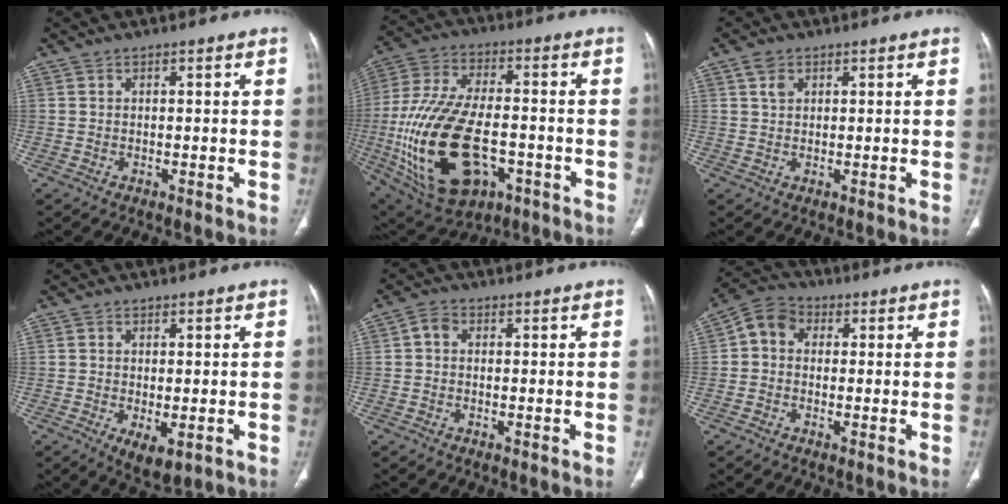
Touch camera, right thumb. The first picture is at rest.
{"total": 25.9, "force": [-6.5, 14.2, 20.7], "torque": [-0.427, 0.006, -0.090]}
{"total": 2.7, "force": [1.3, 1.8, 1.5], "torque": [-0.023, -0.001, 0.027]}
{"total": 5.0, "force": [-1.6, 2.3, 4.1], "torque": [-0.068, -0.014, -0.014]}
{"total": 2.3, "force": [0.1, 1.8, 1.5], "torque": [-0.020, 0.006, -0.005]}
{"total": 6.1, "force": [0.5, 5.0, 3.4], "torque": [-0.050, 0.019, -0.003]}